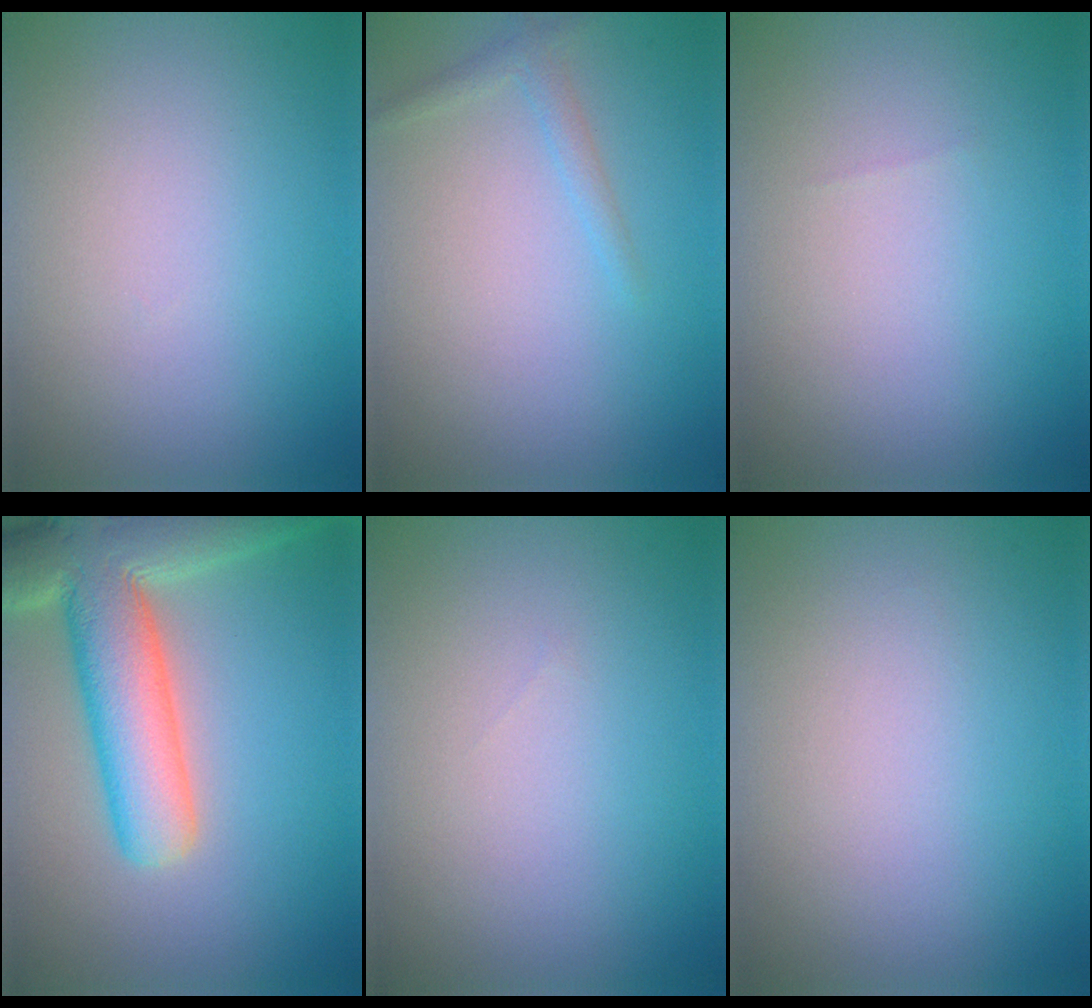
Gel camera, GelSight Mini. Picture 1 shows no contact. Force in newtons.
{"total": 1.3, "press": 1.3, "slide": 0.1}
{"total": 0.0}
{"total": 10.8, "press": 10.8, "slide": 1.0}
{"total": 0.0}
{"total": 0.0}